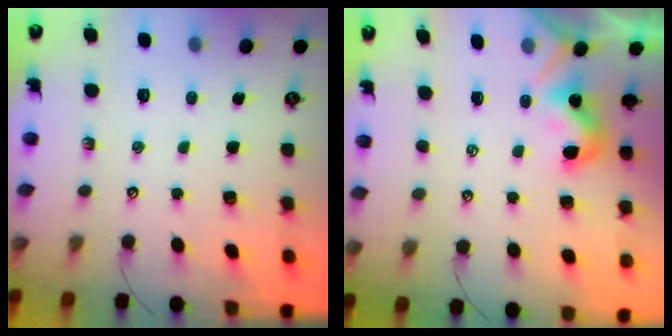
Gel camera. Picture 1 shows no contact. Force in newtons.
{"total": 2.0, "press": 2.0, "slide": 0.4}